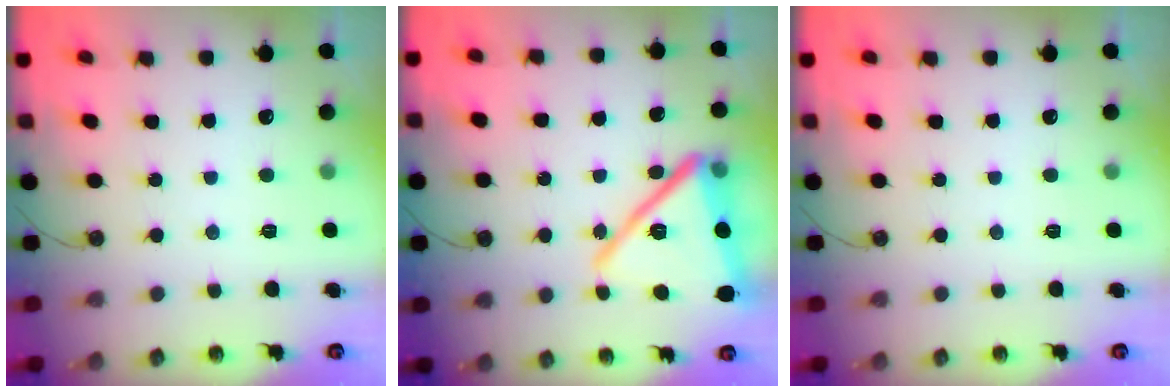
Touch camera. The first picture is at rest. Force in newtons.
{"total": 20.5, "press": 19.7, "slide": 5.4}
{"total": 0.0}